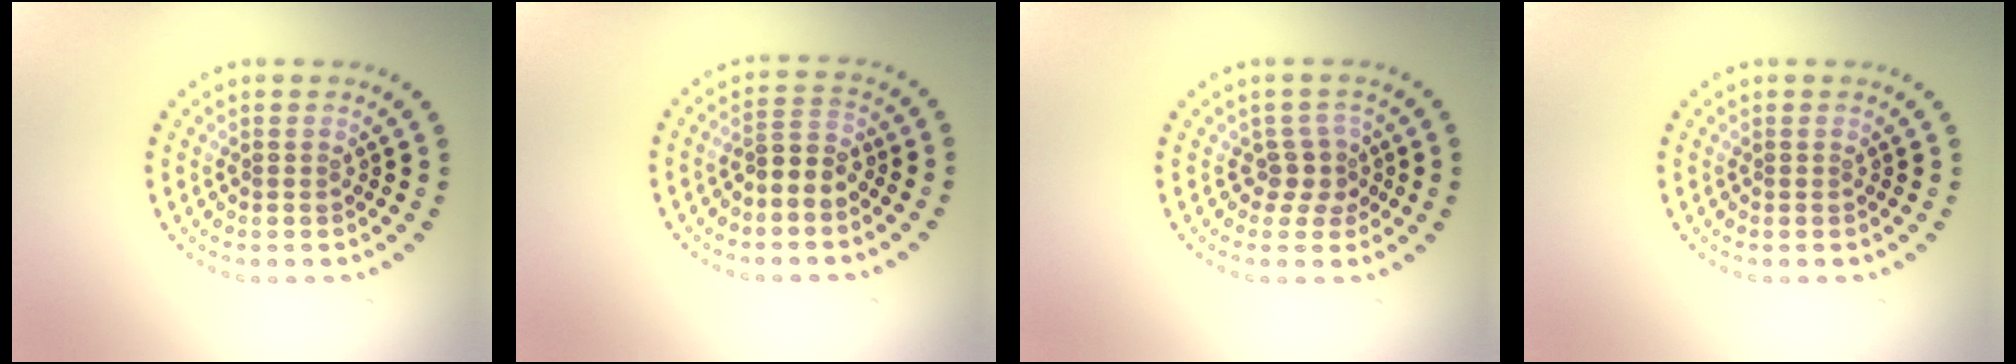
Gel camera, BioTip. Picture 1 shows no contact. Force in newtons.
{"total": 2.5, "press": 2.2, "slide": 1.1}
{"total": 2.1, "press": 1.5, "slide": 1.4}
{"total": 0.0}